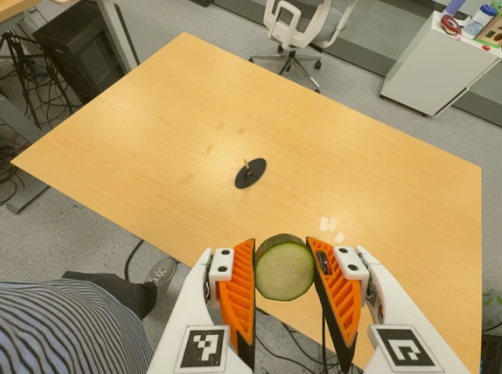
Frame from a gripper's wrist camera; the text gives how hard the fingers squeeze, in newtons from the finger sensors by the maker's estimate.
{"total": 11.5, "left": 10.6, "right": 12.5}